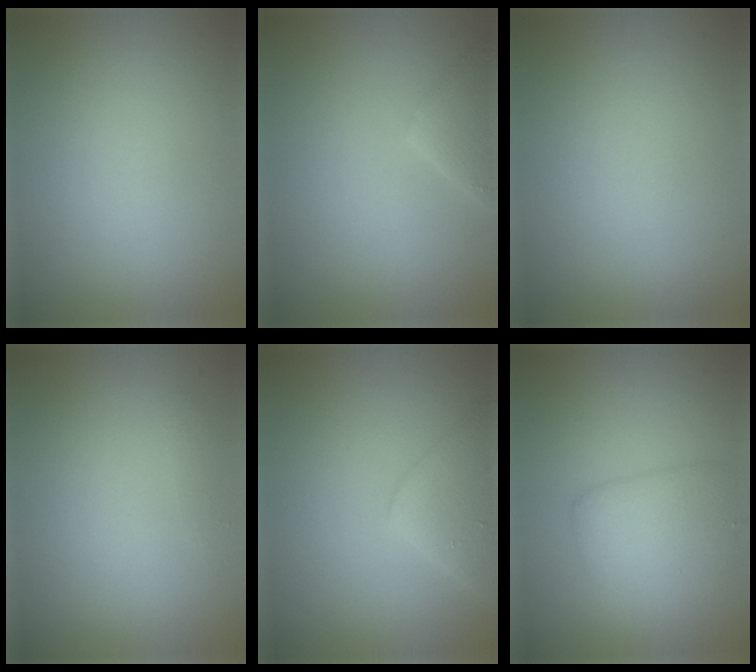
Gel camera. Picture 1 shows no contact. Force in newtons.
{"total": 2.9, "press": 2.9, "slide": 0.2}
{"total": 0.0}
{"total": 0.5, "press": 0.5, "slide": 0.1}
{"total": 4.2, "press": 4.2, "slide": 0.3}
{"total": 4.1, "press": 4.1, "slide": 0.1}